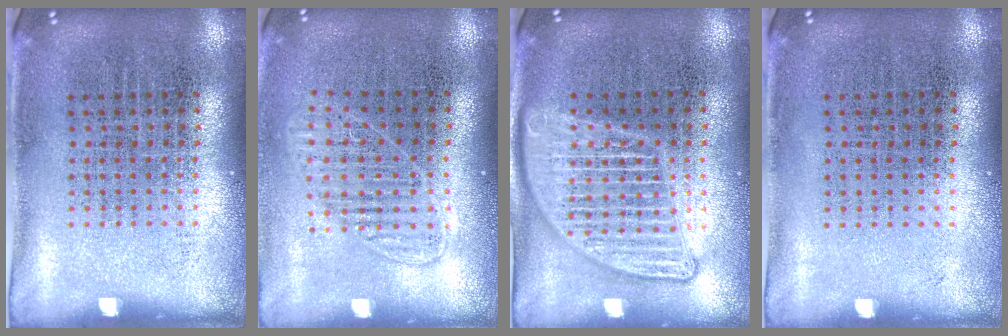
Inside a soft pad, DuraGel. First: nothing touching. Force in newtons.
{"total": 1.4, "press": 1.2, "slide": 0.7}
{"total": 2.8, "press": 2.8, "slide": 0.2}
{"total": 0.0}